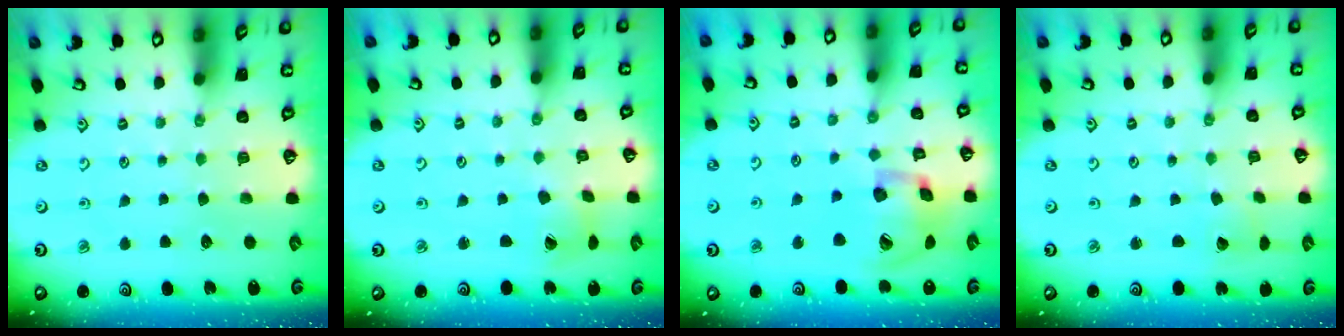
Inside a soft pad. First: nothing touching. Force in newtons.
{"total": 3.2, "press": 3.2, "slide": 0.4}
{"total": 21.5, "press": 21.2, "slide": 3.3}
{"total": 2.0, "press": 2.0, "slide": 0.1}